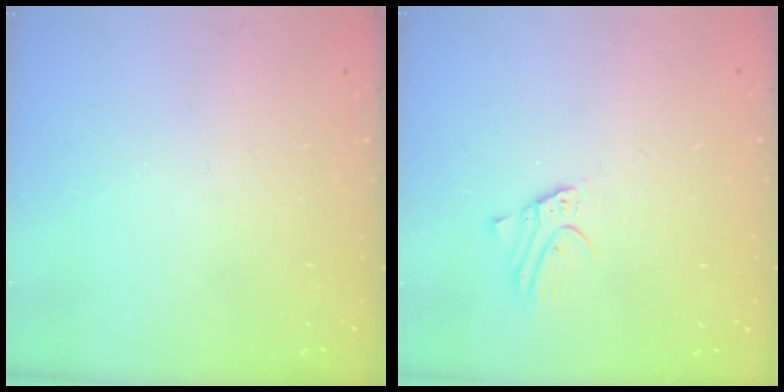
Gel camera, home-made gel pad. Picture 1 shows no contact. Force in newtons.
{"total": 2.7, "press": 2.7, "slide": 0.3}